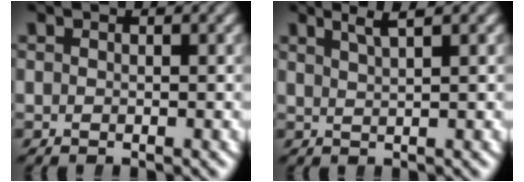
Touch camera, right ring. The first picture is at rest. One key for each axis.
{"total": 2.0, "fx": 1.5, "fy": -0.6, "fz": 1.2, "tx": -0.014, "ty": 0.010, "tz": 0.028}